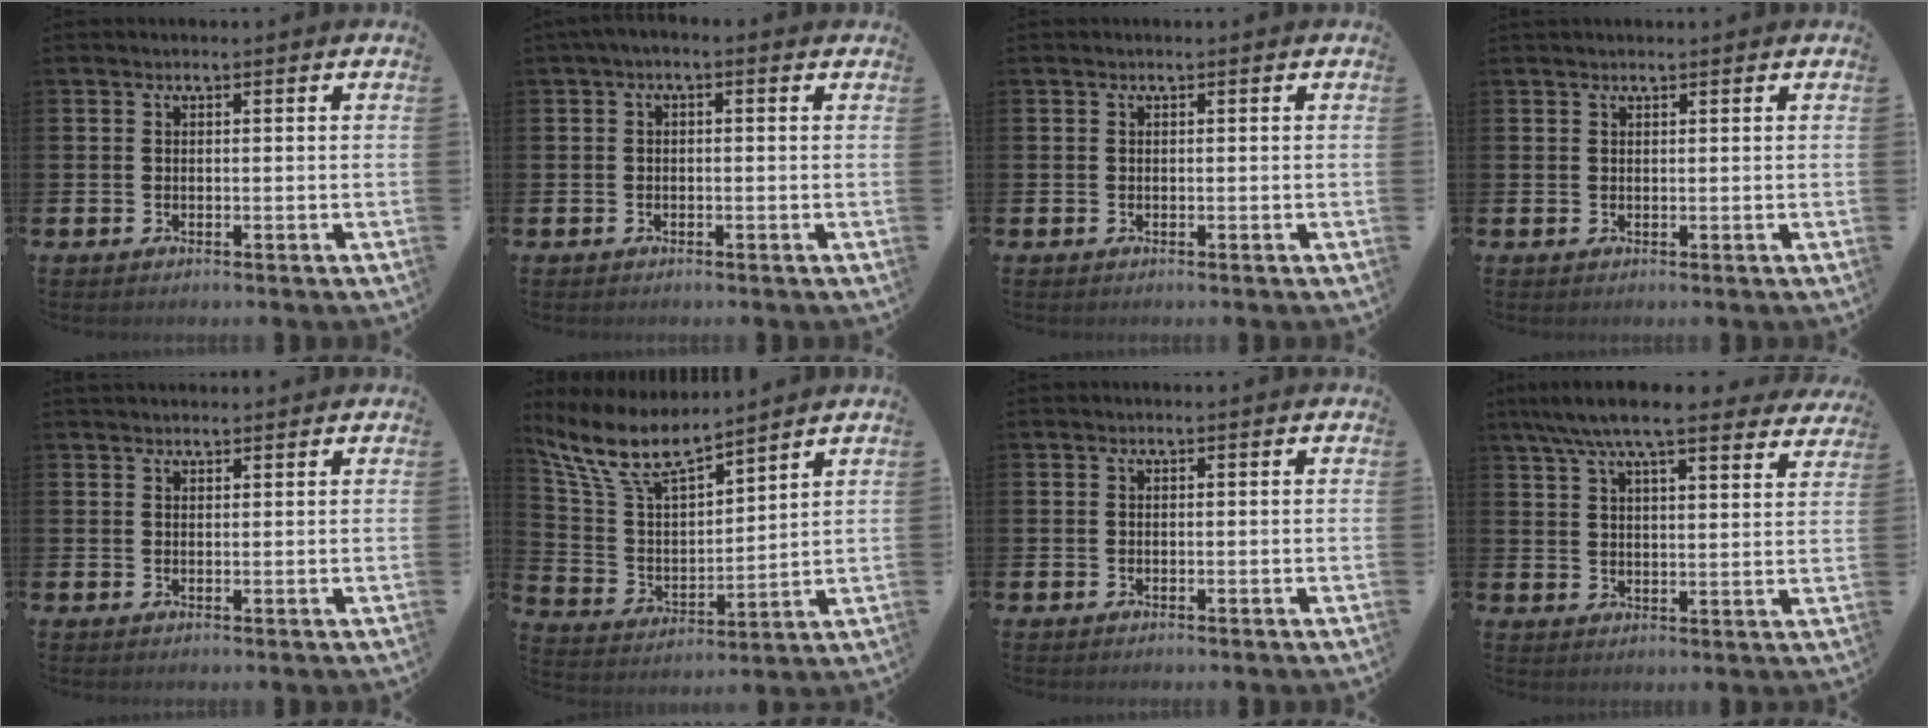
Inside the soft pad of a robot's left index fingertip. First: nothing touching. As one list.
[{"total": 1.1, "force": [-0.5, 0.4, 0.9], "torque": [-0.010, -0.002, -0.012]}, {"total": 0.0}, {"total": 0.8, "force": [0.8, 0.0, 0.2], "torque": [-0.001, 0.000, 0.013]}, {"total": 1.6, "force": [1.5, 0.4, 0.2], "torque": [0.004, -0.002, 0.025]}, {"total": 9.5, "force": [8.1, 2.5, 4.2], "torque": [-0.121, -0.043, 0.145]}, {"total": 0.0}, {"total": 8.6, "force": [7.8, 1.3, 3.5], "torque": [-0.078, -0.033, 0.139]}]